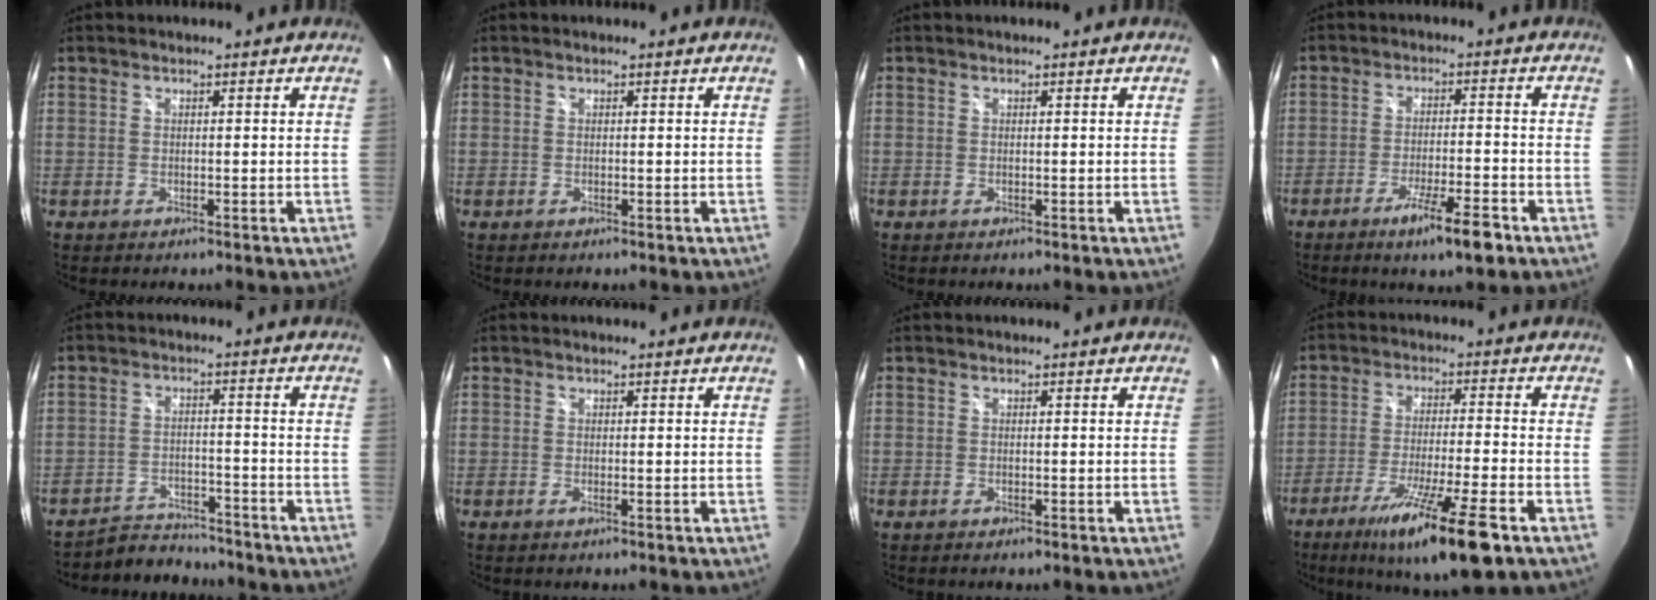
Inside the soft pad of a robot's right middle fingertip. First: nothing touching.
{"total": 0.0}
{"total": 0.0}
{"total": 8.0, "force": [-5.2, 0.7, 6.0], "torque": [-0.118, -0.015, -0.084]}
{"total": 7.8, "force": [-7.5, 2.0, 0.7], "torque": [-0.034, 0.007, -0.117]}
{"total": 0.0}
{"total": 0.0}
{"total": 14.7, "force": [-9.0, 0.8, 11.6], "torque": [-0.218, -0.038, -0.152]}